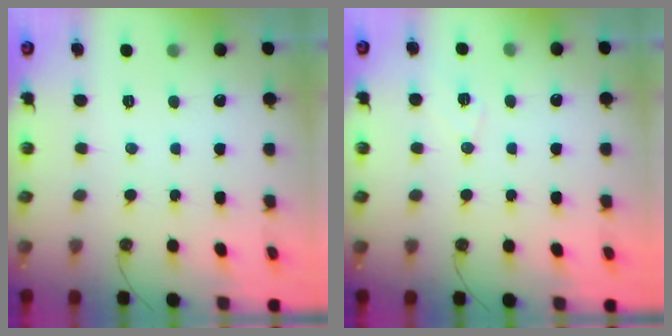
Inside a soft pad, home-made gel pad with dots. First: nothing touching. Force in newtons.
{"total": 7.3, "press": 5.7, "slide": 4.5}